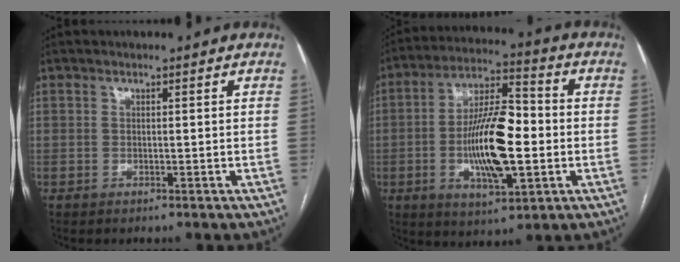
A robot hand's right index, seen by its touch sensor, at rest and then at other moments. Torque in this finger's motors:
{"motor_torque": [2.13, -0.01, 0.49, 0.21]}